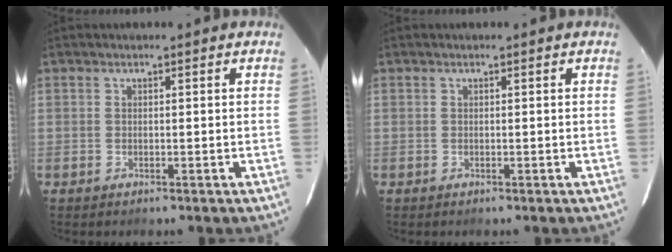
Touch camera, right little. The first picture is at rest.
{"total": 0.0}